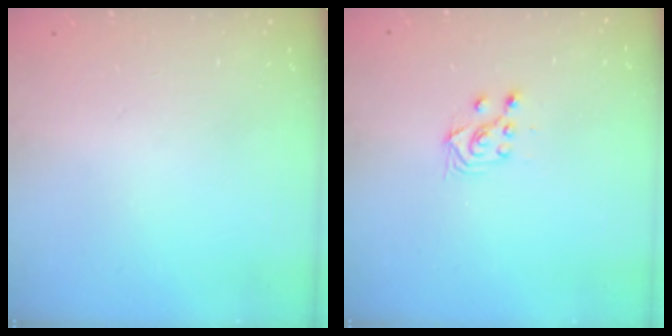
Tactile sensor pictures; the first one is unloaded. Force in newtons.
{"total": 4.0, "press": 3.8, "slide": 1.1}